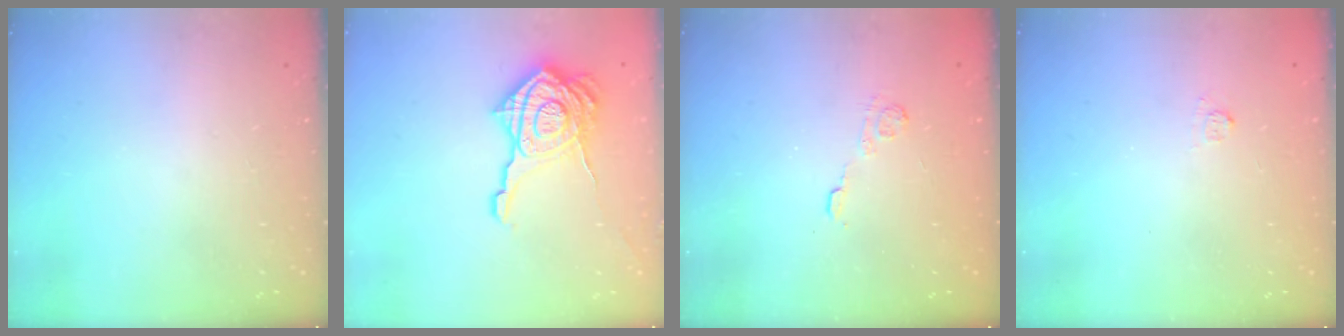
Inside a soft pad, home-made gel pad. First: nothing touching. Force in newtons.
{"total": 19.5, "press": 19.5, "slide": 1.3}
{"total": 2.7, "press": 2.3, "slide": 1.4}
{"total": 2.2, "press": 2.0, "slide": 0.9}